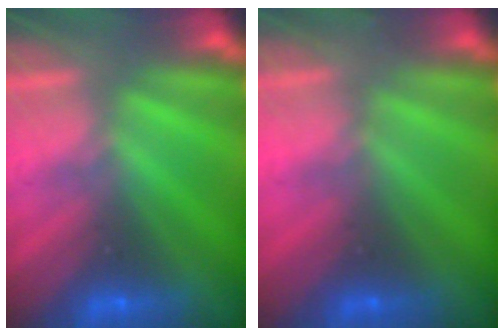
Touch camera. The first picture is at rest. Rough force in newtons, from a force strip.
{"total": 4.5}